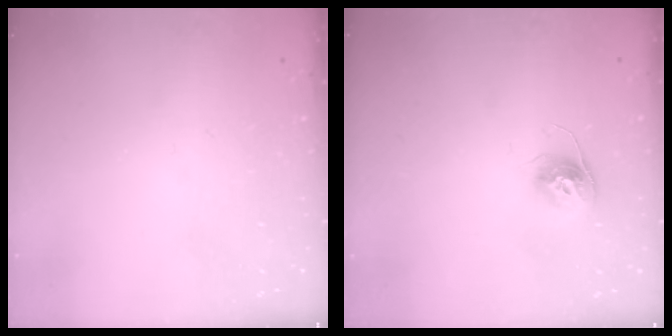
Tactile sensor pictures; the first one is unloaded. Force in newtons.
{"total": 10.2, "press": 10.1, "slide": 0.7}